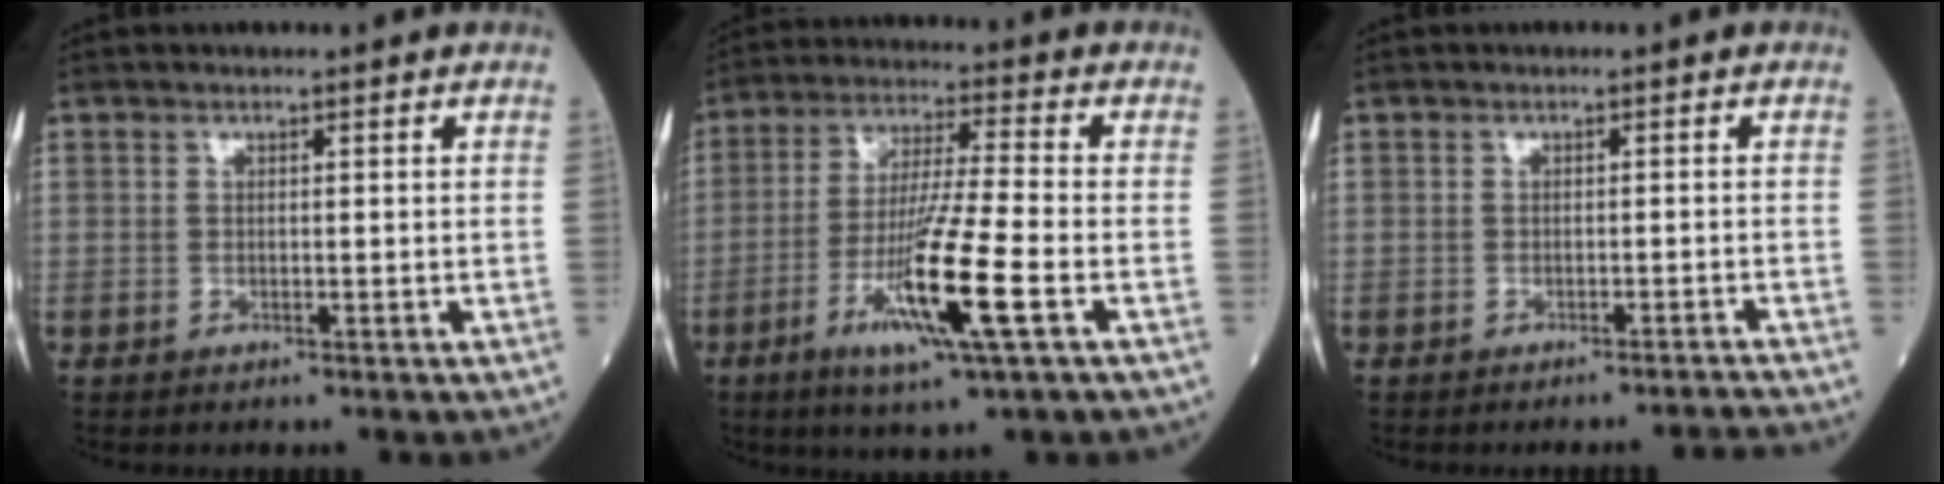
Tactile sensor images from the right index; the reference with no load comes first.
{"total": 12.6, "force": [-4.6, -0.3, 11.7], "torque": [-0.227, -0.020, -0.088]}
{"total": 3.3, "force": [-3.0, -1.4, 0.1], "torque": [0.007, -0.001, -0.037]}